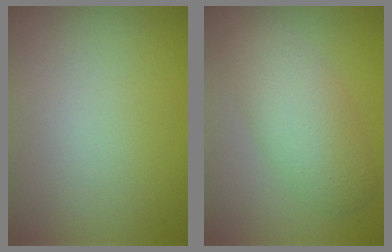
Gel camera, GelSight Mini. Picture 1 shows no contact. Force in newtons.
{"total": 4.8, "press": 4.8, "slide": 0.3}